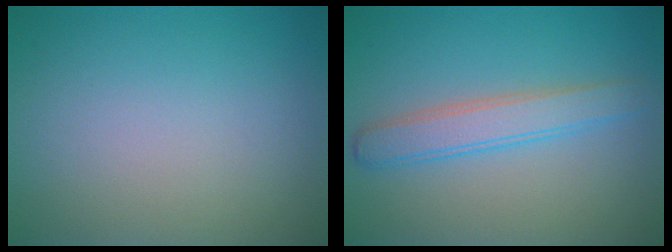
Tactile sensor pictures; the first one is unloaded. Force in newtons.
{"total": 3.2, "press": 3.2, "slide": 0.1}